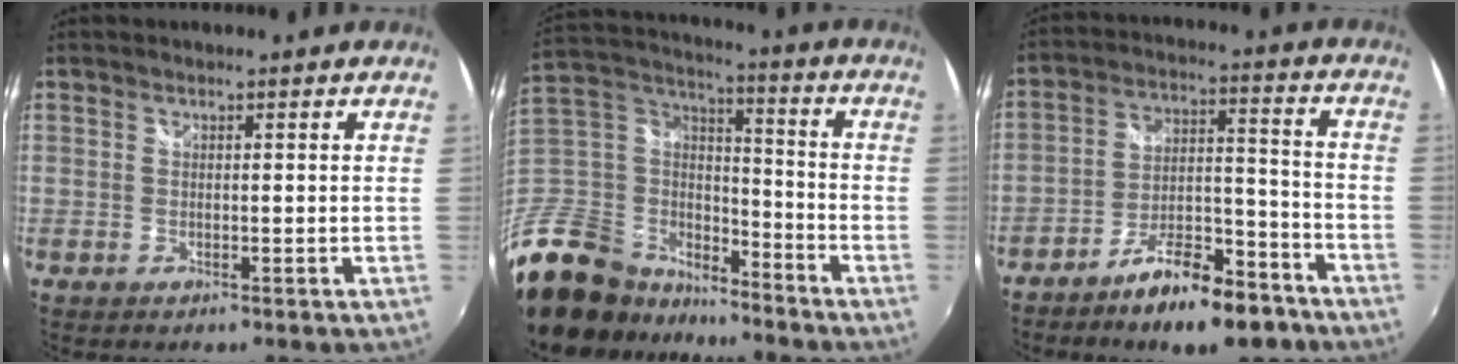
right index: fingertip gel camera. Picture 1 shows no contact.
{"total": 24.3, "force": [-17.5, 13.6, 10.1], "torque": [-0.252, 0.025, -0.296]}
{"total": 12.9, "force": [-9.6, 4.3, 7.6], "torque": [-0.125, 0.028, -0.146]}